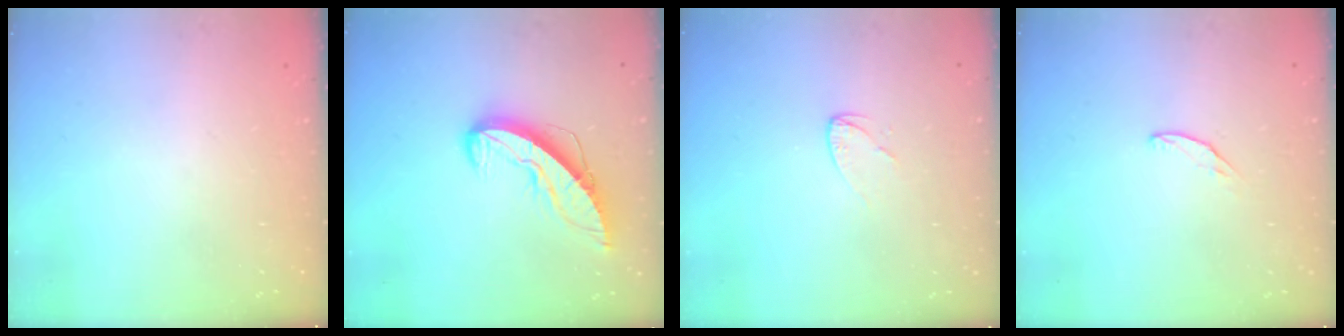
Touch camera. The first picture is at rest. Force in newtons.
{"total": 9.3, "press": 9.3, "slide": 0.9}
{"total": 3.2, "press": 3.1, "slide": 0.3}
{"total": 4.4, "press": 4.4, "slide": 0.4}